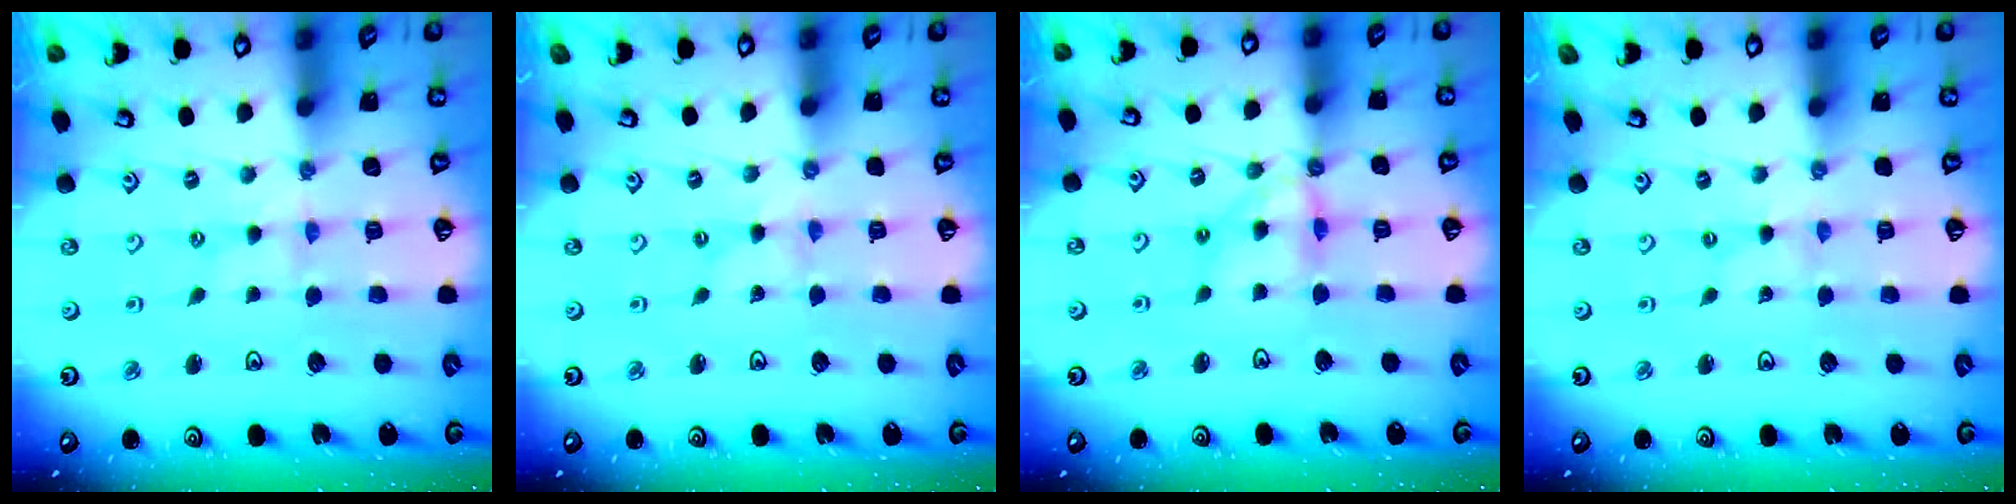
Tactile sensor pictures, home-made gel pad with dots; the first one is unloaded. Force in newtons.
{"total": 0.0}
{"total": 10.8, "press": 10.7, "slide": 1.2}
{"total": 0.0}